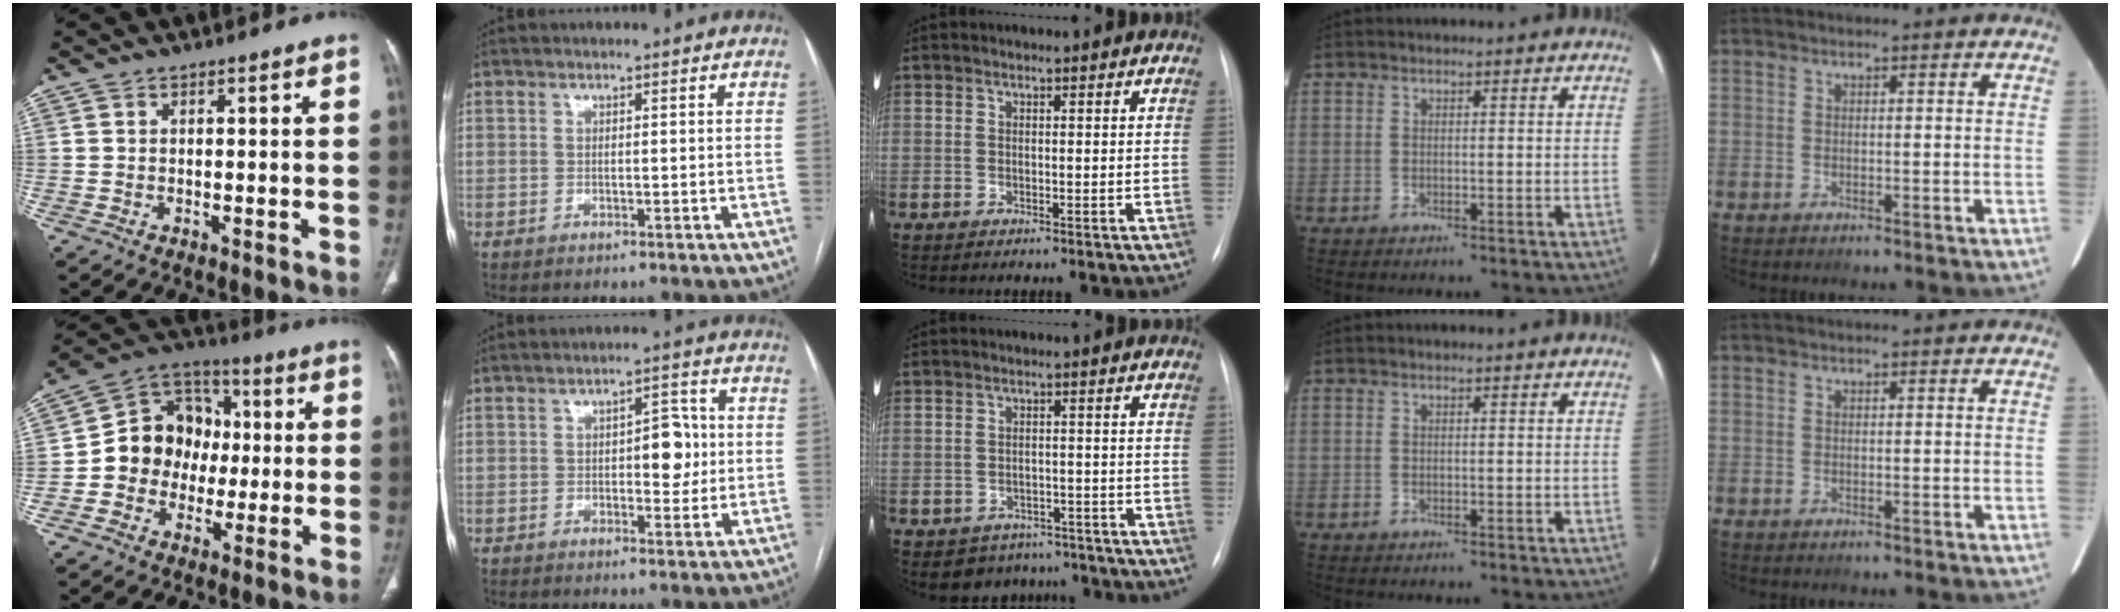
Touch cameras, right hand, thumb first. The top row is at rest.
{"thumb": {"total": 13.8, "force": [-1.0, 12.1, 6.5], "torque": [-0.059, 0.035, -0.026]}, "index": {"total": 5.3, "force": [0.2, 2.4, 4.7], "torque": [-0.060, 0.012, 0.006]}, "middle": {"total": 7.1, "force": [-5.7, 4.3, 0.3], "torque": [0.008, 0.023, -0.068]}}